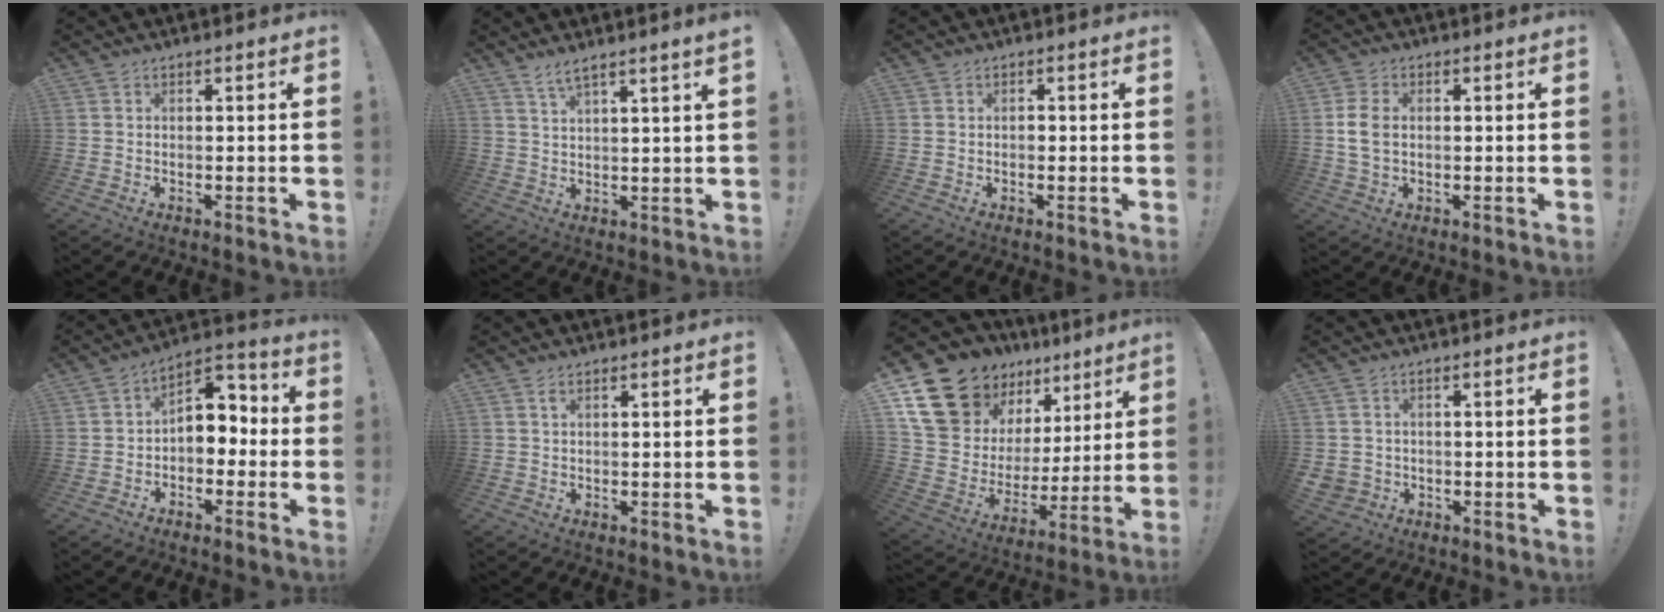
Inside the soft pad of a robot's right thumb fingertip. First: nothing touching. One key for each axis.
{"total": 4.4, "fx": 3.3, "fy": -0.6, "fz": 2.8, "tx": -0.051, "ty": -0.016, "tz": 0.055}
{"total": 0.8, "fx": -0.5, "fy": 0.6, "fz": 0.1, "tx": -0.008, "ty": 0.003, "tz": -0.009}
{"total": 5.9, "fx": 0.4, "fy": 4.0, "fz": 4.3, "tx": -0.093, "ty": 0.005, "tz": 0.005}
{"total": 8.0, "fx": -0.6, "fy": 6.4, "fz": 4.7, "tx": -0.059, "ty": 0.005, "tz": -0.005}
{"total": 1.2, "fx": 0.5, "fy": 0.4, "fz": 1.1, "tx": -0.022, "ty": 0.001, "tz": 0.008}
{"total": 19.1, "fx": 14.2, "fy": 10.9, "fz": 6.7, "tx": -0.117, "ty": -0.102, "tz": 0.285}
{"total": 2.8, "fx": -0.3, "fy": 2.7, "fz": 0.8, "tx": -0.016, "ty": 0.004, "tz": -0.002}